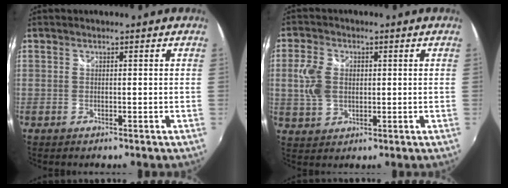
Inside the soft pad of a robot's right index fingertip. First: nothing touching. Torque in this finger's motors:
{"motor_torque": [0.11, 0.02, 0.09, 0.04]}